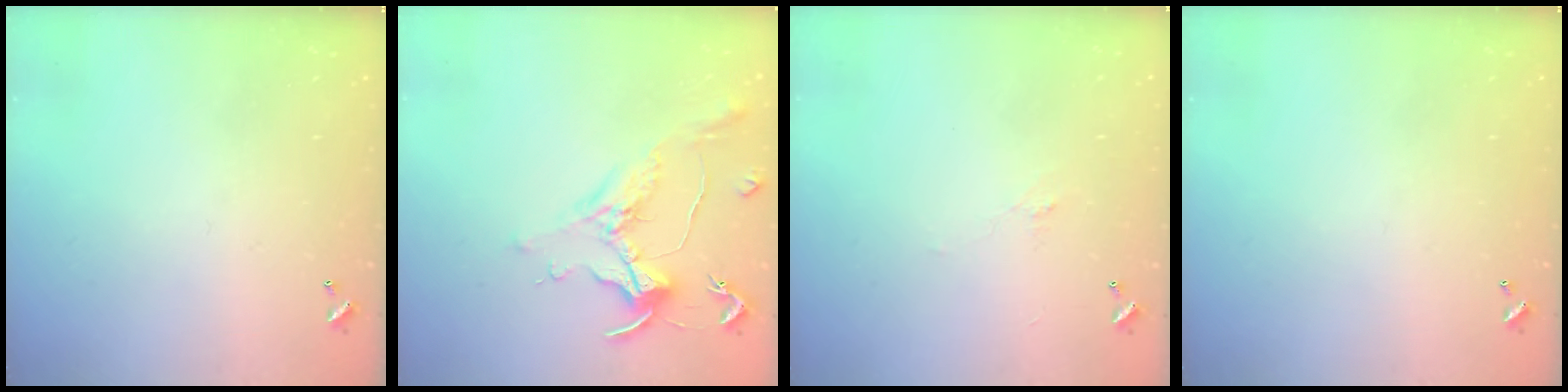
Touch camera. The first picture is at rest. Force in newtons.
{"total": 1.3, "press": 1.1, "slide": 0.6}
{"total": 0.5, "press": 0.0, "slide": 0.5}
{"total": 0.0}